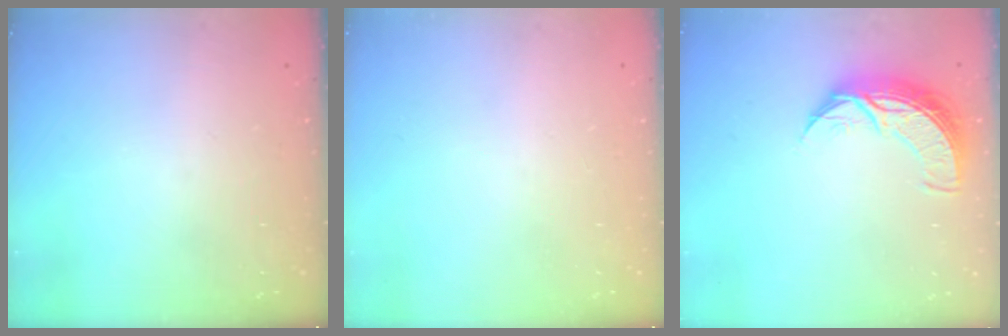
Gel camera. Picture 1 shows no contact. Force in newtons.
{"total": 0.0}
{"total": 9.5, "press": 9.5, "slide": 0.6}